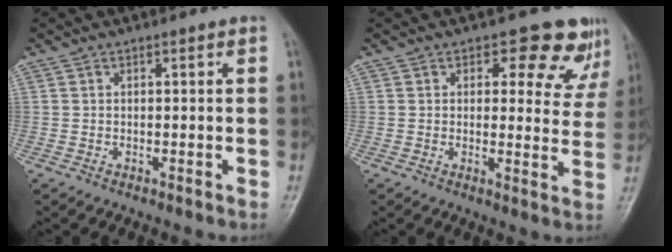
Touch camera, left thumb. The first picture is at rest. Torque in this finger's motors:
{"motor_torque": [0.27, 0.28, 0.05, 0.01, 0.07]}